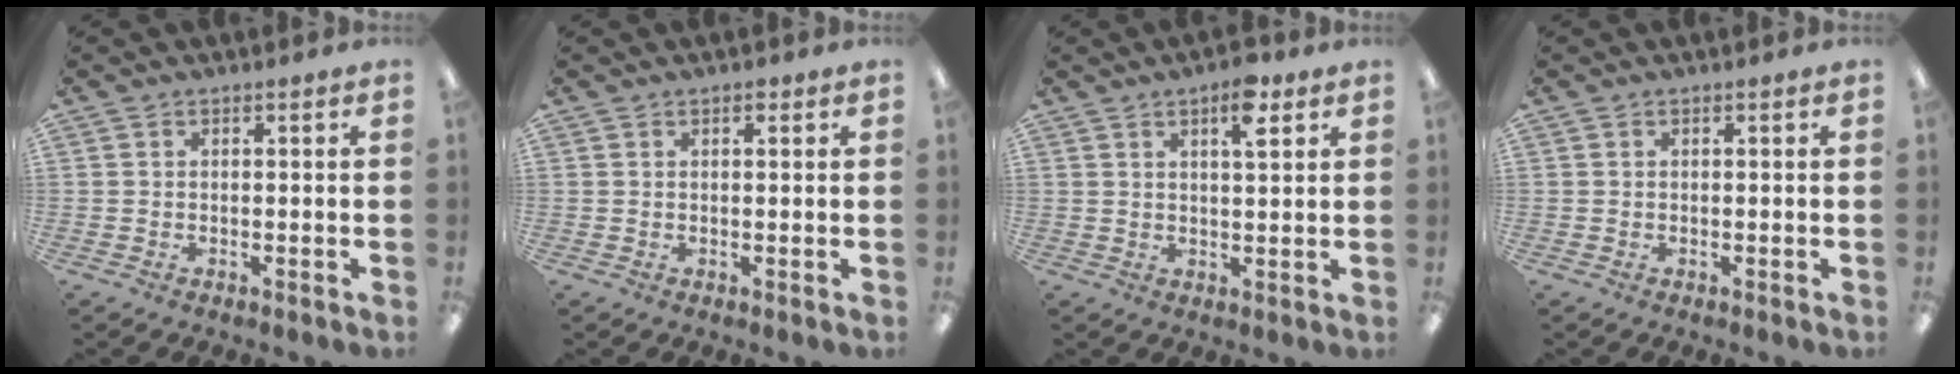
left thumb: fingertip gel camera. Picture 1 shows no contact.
{"total": 1.0, "force": [0.7, 0.5, 0.6], "torque": [-0.006, -0.002, 0.011]}
{"total": 6.6, "force": [3.9, 2.1, 4.9], "torque": [-0.066, -0.012, 0.058]}
{"total": 0.0}